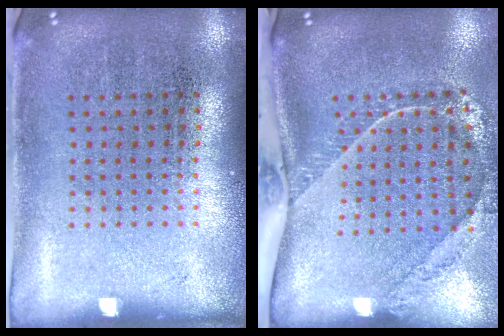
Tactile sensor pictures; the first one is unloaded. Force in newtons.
{"total": 2.4, "press": 1.7, "slide": 1.7}